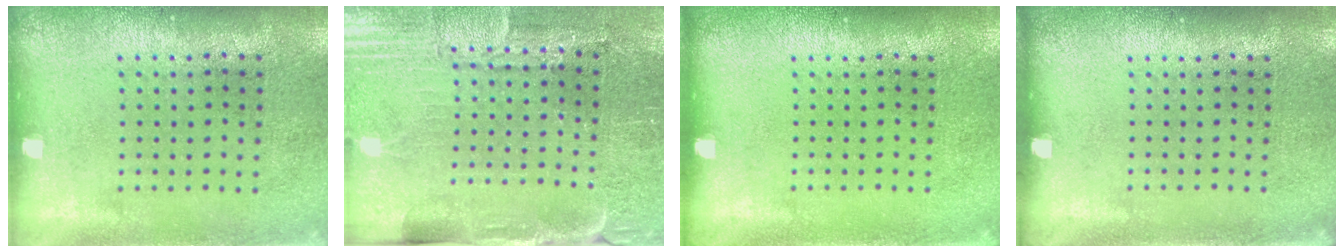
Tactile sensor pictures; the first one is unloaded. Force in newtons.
{"total": 3.7, "press": 3.6, "slide": 0.4}
{"total": 0.0}
{"total": 0.0}